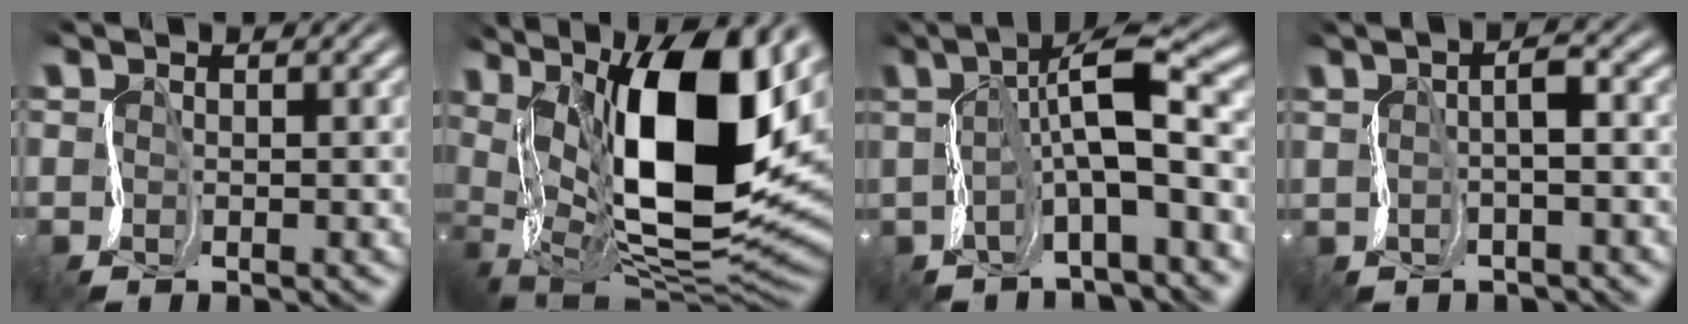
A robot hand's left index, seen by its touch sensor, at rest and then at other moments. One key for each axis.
{"total": 14.0, "fx": 5.0, "fy": 5.5, "fz": 11.9, "tx": -0.196, "ty": -0.006, "tz": 0.080}
{"total": 6.8, "fx": 1.0, "fy": 1.1, "fz": 6.6, "tx": -0.098, "ty": 0.045, "tz": -0.004}
{"total": 1.5, "fx": 1.3, "fy": -0.4, "fz": 0.7, "tx": -0.013, "ty": 0.017, "tz": 0.016}